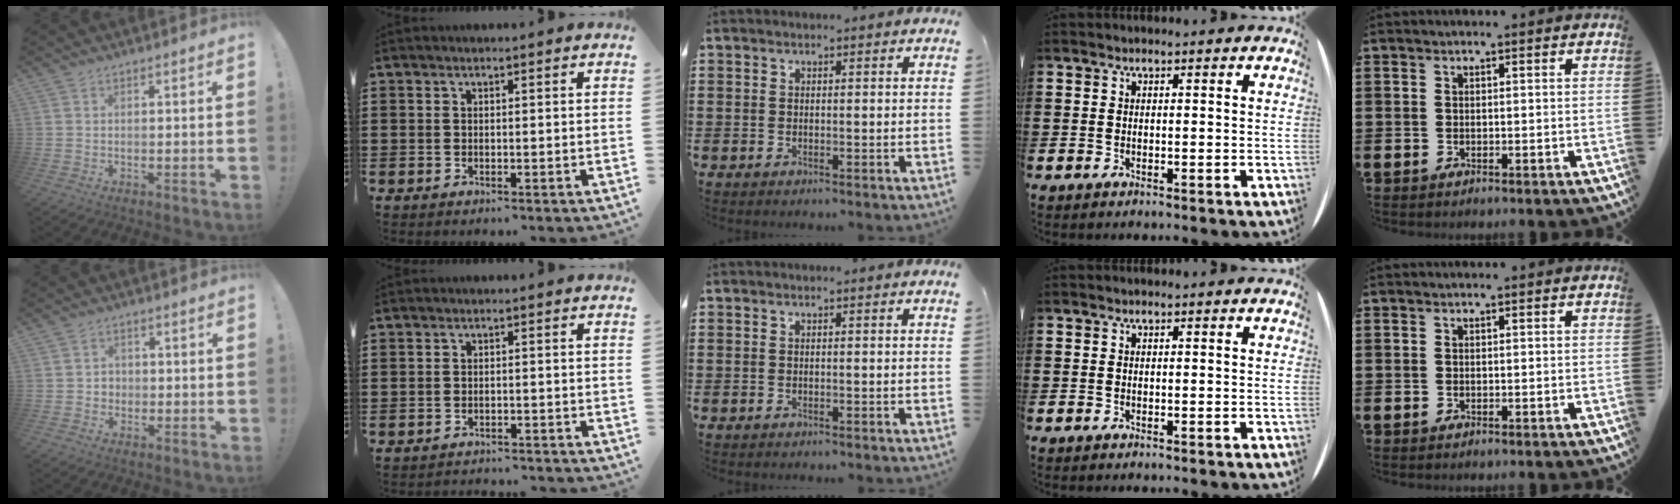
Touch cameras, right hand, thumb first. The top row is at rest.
{"thumb": {"total": 2.6, "force": [-0.5, 2.4, 0.9], "torque": [-0.015, 0.002, -0.011]}, "index": {"total": 1.7, "force": [-1.7, 0.1, -0.3], "torque": [0.001, 0.004, -0.038]}}